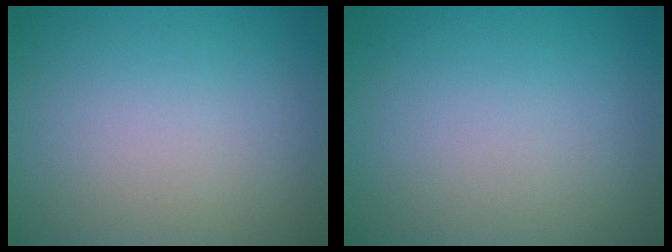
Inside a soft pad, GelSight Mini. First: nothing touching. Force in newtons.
{"total": 0.0}